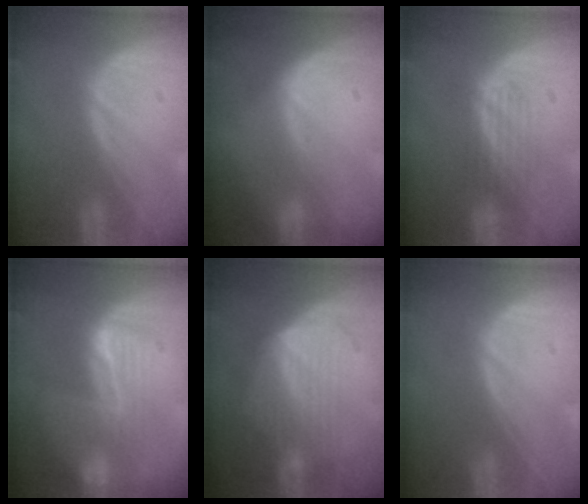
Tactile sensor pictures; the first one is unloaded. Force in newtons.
{"total": 1.3, "press": 1.3, "slide": 0.1}
{"total": 3.6, "press": 3.2, "slide": 1.7}
{"total": 6.3, "press": 6.2, "slide": 1.3}
{"total": 6.5, "press": 6.1, "slide": 2.1}
{"total": 0.0}